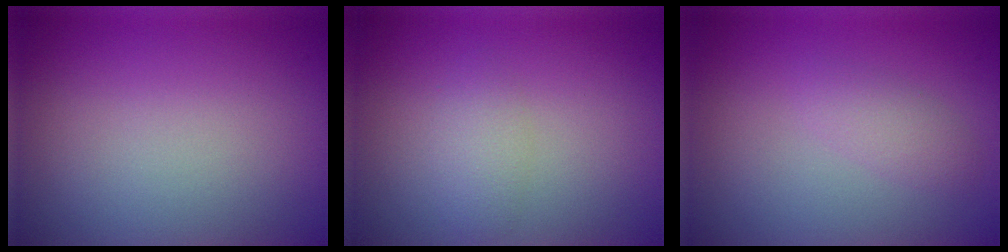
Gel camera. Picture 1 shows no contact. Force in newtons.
{"total": 1.8, "press": 1.8, "slide": 0.1}
{"total": 1.6, "press": 1.6, "slide": 0.1}